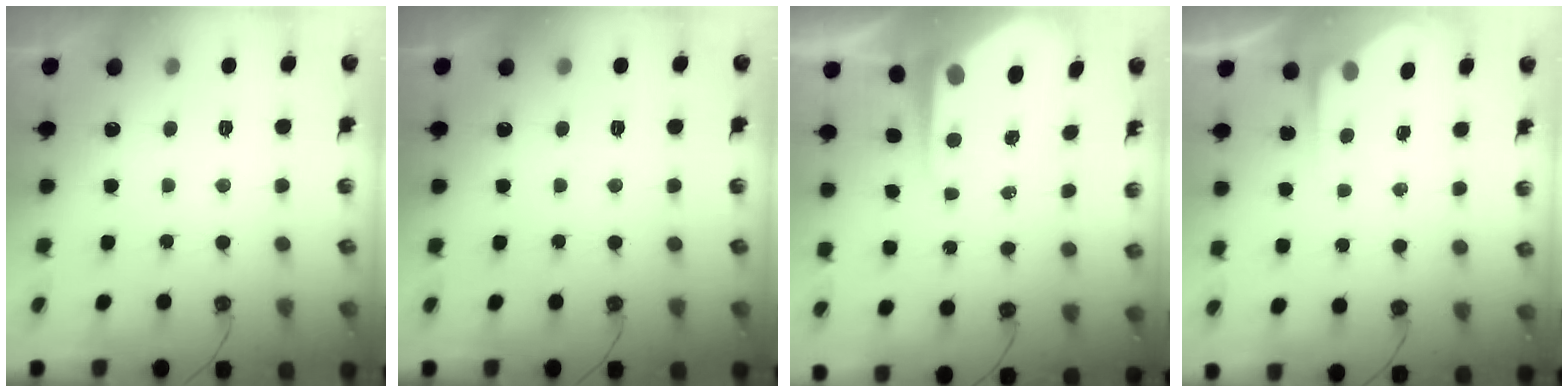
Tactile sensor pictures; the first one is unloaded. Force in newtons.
{"total": 0.0}
{"total": 8.2, "press": 8.1, "slide": 0.6}
{"total": 2.3, "press": 2.3, "slide": 0.3}